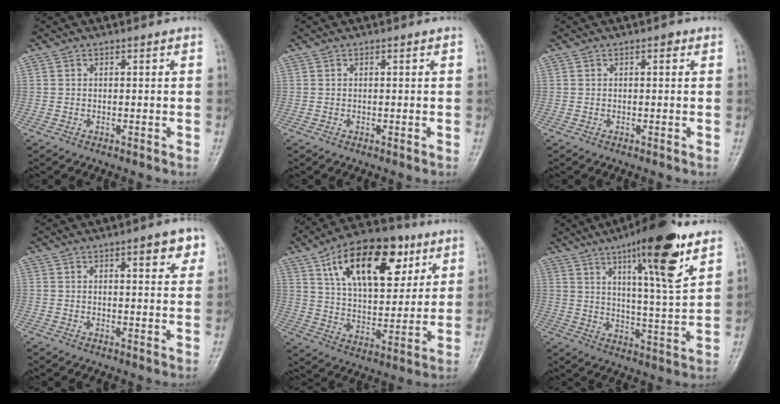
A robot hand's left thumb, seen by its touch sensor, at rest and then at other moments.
{"total": 0.0}
{"total": 0.9, "force": [0.5, 0.5, 0.6], "torque": [-0.002, -0.001, 0.003]}
{"total": 5.7, "force": [2.9, 2.1, 4.5], "torque": [-0.038, -0.009, 0.032]}
{"total": 21.1, "force": [9.8, 11.2, 15.0], "torque": [-0.200, -0.024, 0.162]}
{"total": 16.6, "force": [9.6, 3.0, 13.2], "torque": [-0.189, -0.051, 0.150]}